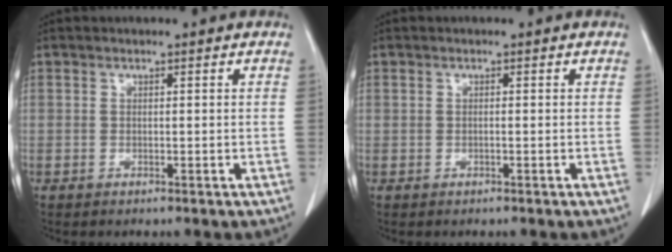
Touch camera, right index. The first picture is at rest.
{"total": 0.0}